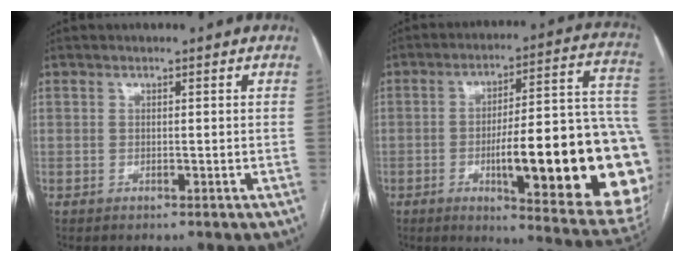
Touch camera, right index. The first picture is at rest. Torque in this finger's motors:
{"motor_torque": [1.54, -0.60, 1.06, 0.21]}